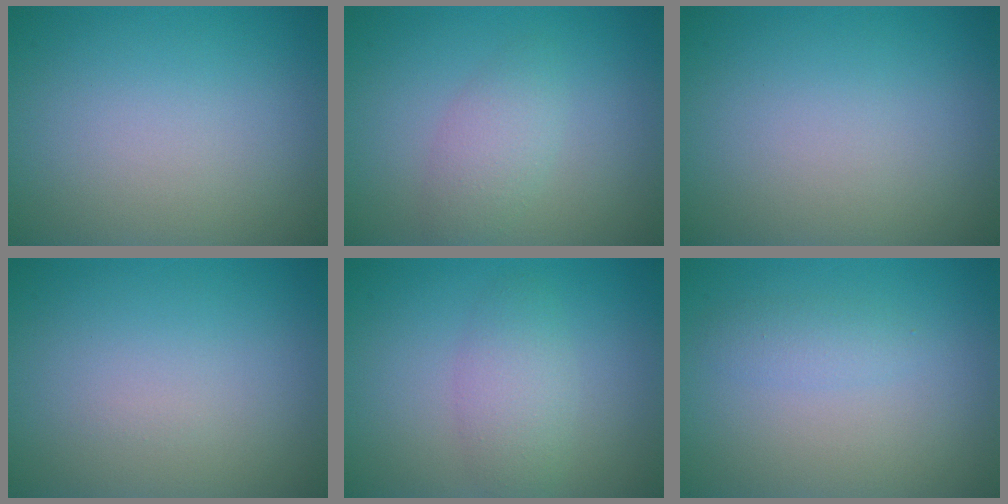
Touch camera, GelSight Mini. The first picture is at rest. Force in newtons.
{"total": 2.4, "press": 2.4, "slide": 0.0}
{"total": 0.0}
{"total": 0.0}
{"total": 2.8, "press": 2.8, "slide": 0.1}
{"total": 1.4, "press": 1.4, "slide": 0.1}